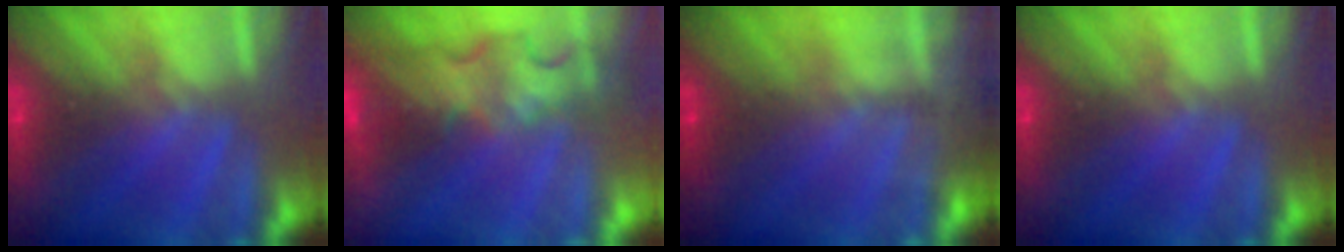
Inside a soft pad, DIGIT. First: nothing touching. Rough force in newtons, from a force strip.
{"total": 4.4}
{"total": 9.2}
{"total": 0.0}